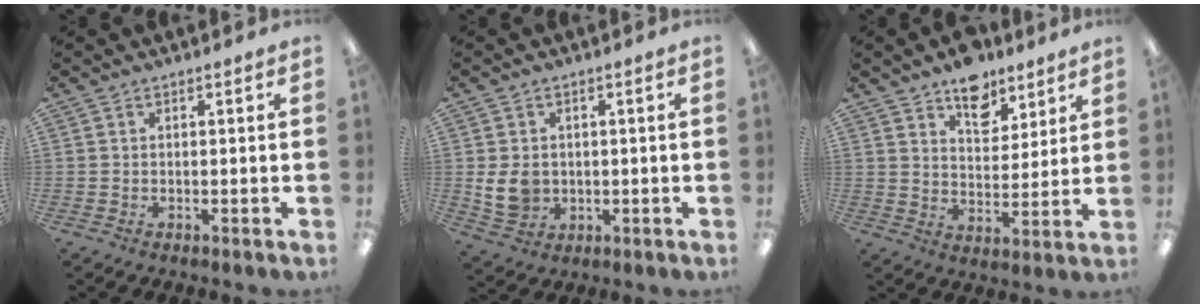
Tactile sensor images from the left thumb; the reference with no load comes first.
{"total": 6.7, "force": [0.1, 5.7, 3.6], "torque": [-0.073, 0.003, 0.004]}
{"total": 10.0, "force": [7.6, 5.6, 3.5], "torque": [-0.035, -0.049, 0.134]}